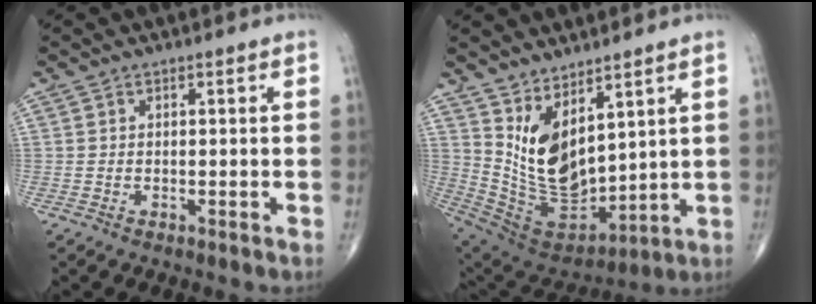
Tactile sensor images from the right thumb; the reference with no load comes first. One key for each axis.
{"total": 14.1, "fx": 5.8, "fy": 7.5, "fz": 10.5, "tx": -0.169, "ty": -0.046, "tz": 0.142}